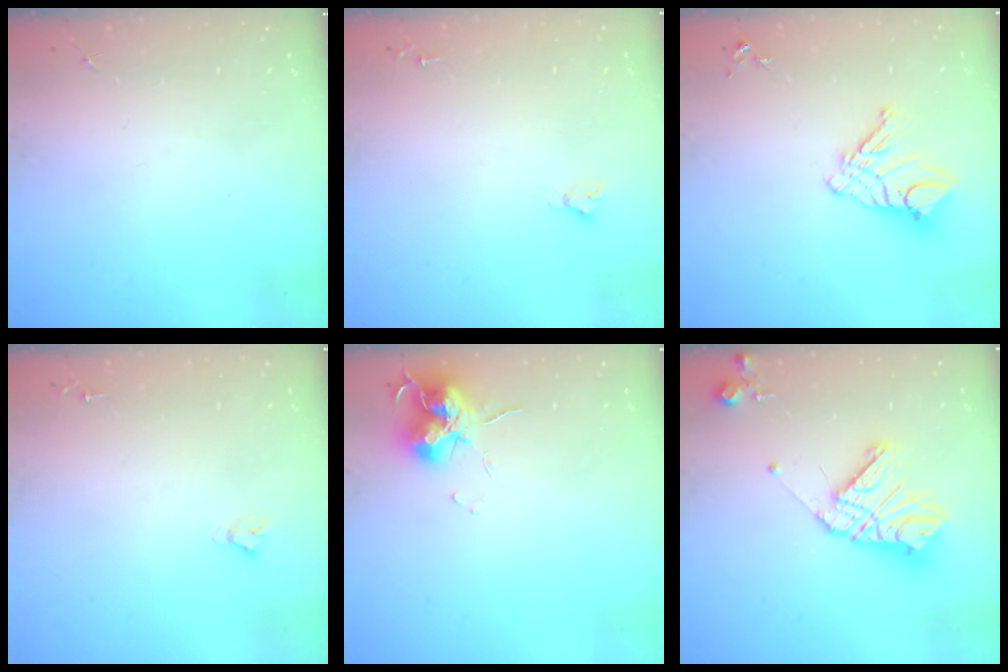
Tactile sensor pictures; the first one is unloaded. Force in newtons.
{"total": 1.8, "press": 1.8, "slide": 0.1}
{"total": 11.6, "press": 11.5, "slide": 1.1}
{"total": 1.8, "press": 1.8, "slide": 0.1}
{"total": 12.6, "press": 12.5, "slide": 1.4}
{"total": 14.7, "press": 14.6, "slide": 1.4}